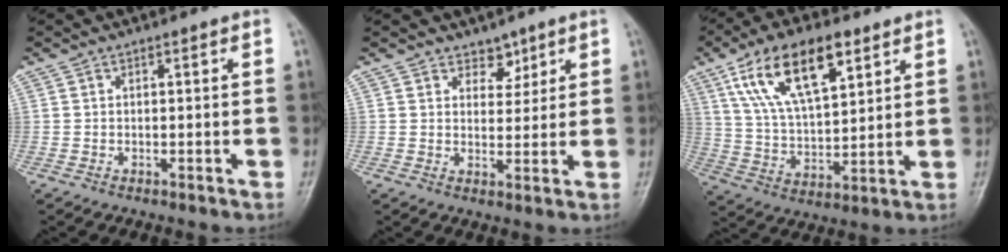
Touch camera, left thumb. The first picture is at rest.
{"total": 3.6, "force": [2.6, 2.3, 0.9], "torque": [0.013, -0.018, 0.041]}
{"total": 16.7, "force": [8.5, 7.3, 12.4], "torque": [-0.201, -0.020, 0.160]}